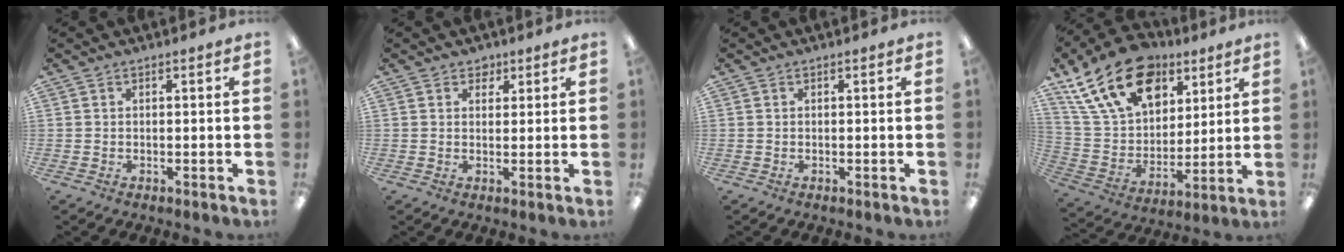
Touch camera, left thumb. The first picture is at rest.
{"total": 2.7, "force": [1.9, 1.8, 0.5], "torque": [0.002, -0.004, 0.031]}
{"total": 0.0}
{"total": 21.4, "force": [12.3, 13.3, 11.4], "torque": [-0.199, -0.051, 0.228]}